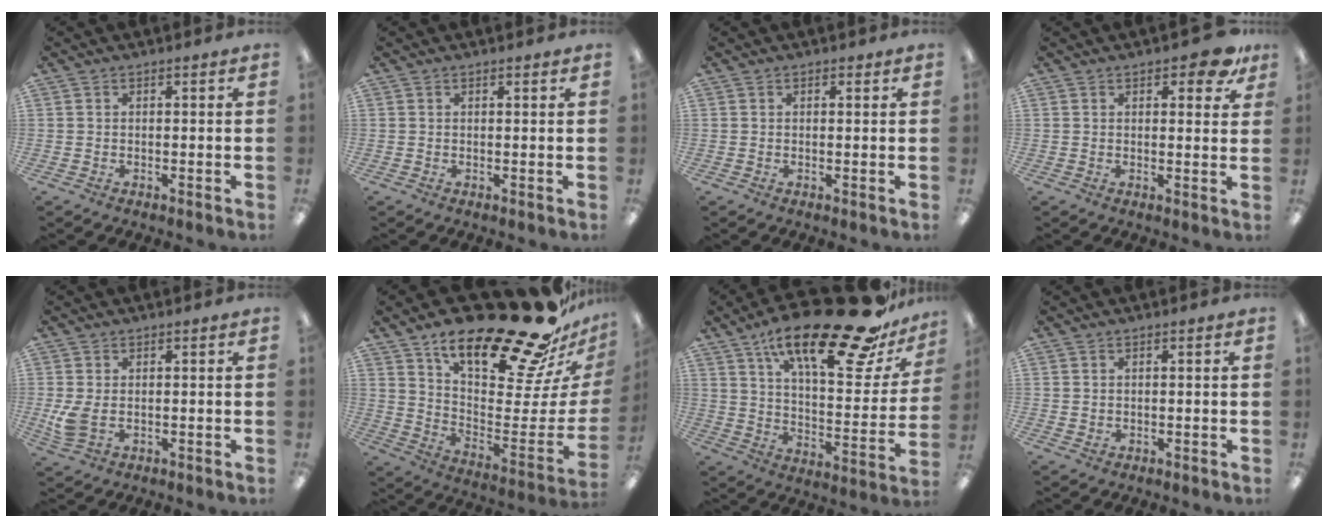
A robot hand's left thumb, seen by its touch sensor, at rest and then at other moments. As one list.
[{"total": 0.6, "force": [0.4, 0.2, 0.4], "torque": [0.000, -0.002, 0.006]}, {"total": 0.6, "force": [0.4, 0.4, 0.3], "torque": [0.001, -0.002, 0.006]}, {"total": 6.5, "force": [4.0, 2.7, 4.3], "torque": [-0.047, -0.018, 0.062]}, {"total": 5.3, "force": [-0.2, 3.3, 4.1], "torque": [-0.084, -0.008, -0.008]}, {"total": 26.8, "force": [20.5, 8.6, 15.0], "torque": [-0.198, -0.161, 0.348]}, {"total": 26.8, "force": [18.9, 7.6, 17.4], "torque": [-0.264, -0.116, 0.305]}, {"total": 0.9, "force": [0.5, 0.6, 0.3], "torque": [0.000, 0.000, 0.006]}]